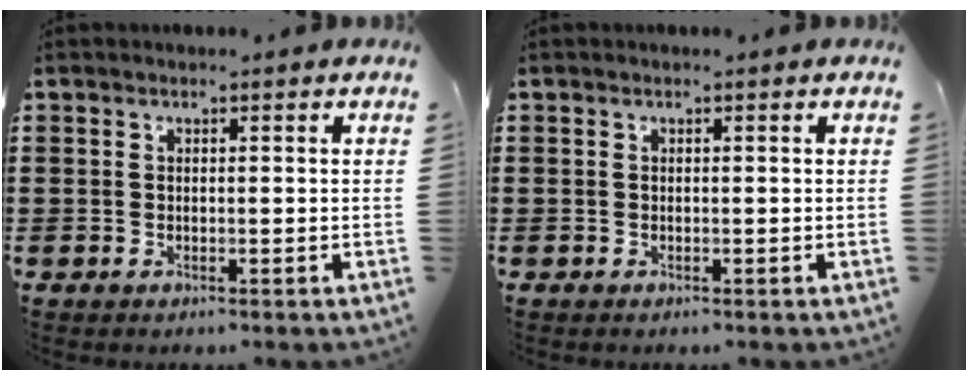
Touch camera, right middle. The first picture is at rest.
{"total": 0.0}